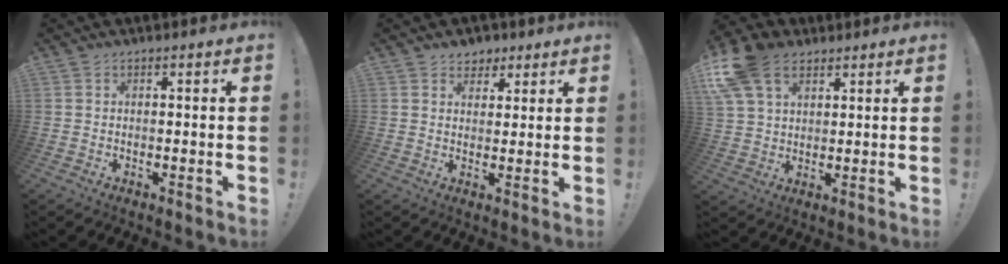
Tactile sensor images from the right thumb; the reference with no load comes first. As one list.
[{"total": 4.4, "force": [2.9, 3.3, 0.4], "torque": [0.008, -0.020, 0.054]}, {"total": 14.2, "force": [7.2, 9.3, 7.9], "torque": [-0.169, -0.026, 0.141]}]